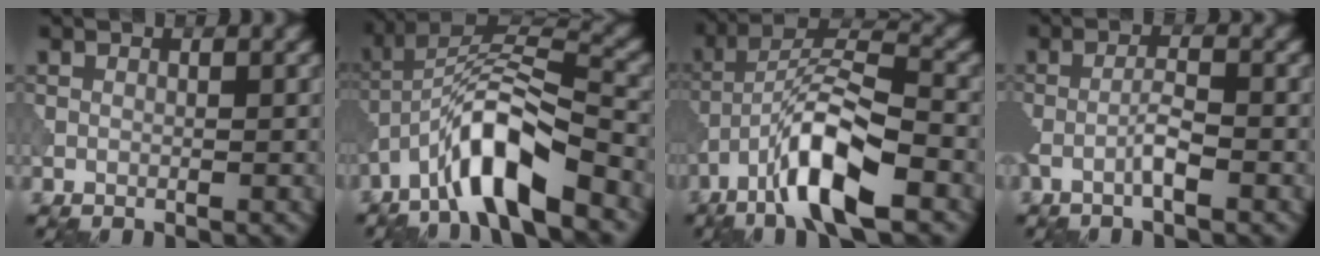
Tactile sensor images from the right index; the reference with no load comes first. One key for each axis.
{"total": 8.6, "fx": -4.9, "fy": 2.2, "fz": 6.7, "tx": -0.119, "ty": 0.018, "tz": -0.093}
{"total": 9.4, "fx": -5.0, "fy": 2.5, "fz": 7.6, "tx": -0.133, "ty": 0.016, "tz": -0.096}
{"total": 2.2, "fx": -0.8, "fy": 0.2, "fz": 2.0, "tx": -0.038, "ty": 0.009, "tz": -0.023}